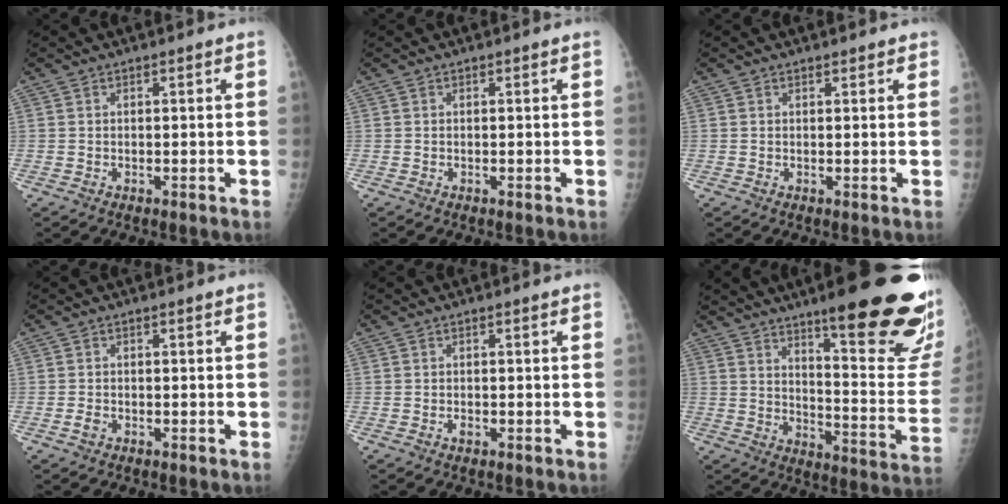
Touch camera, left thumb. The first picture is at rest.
{"total": 0.0}
{"total": 1.1, "force": [0.9, 0.5, 0.3], "torque": [0.001, -0.003, 0.010]}
{"total": 1.1, "force": [-0.7, 0.8, 0.5], "torque": [-0.012, 0.000, -0.013]}
{"total": 0.8, "force": [-0.4, 0.5, 0.4], "torque": [-0.006, 0.001, -0.007]}
{"total": 26.2, "force": [16.5, 4.9, 19.7], "torque": [-0.217, -0.089, 0.230]}